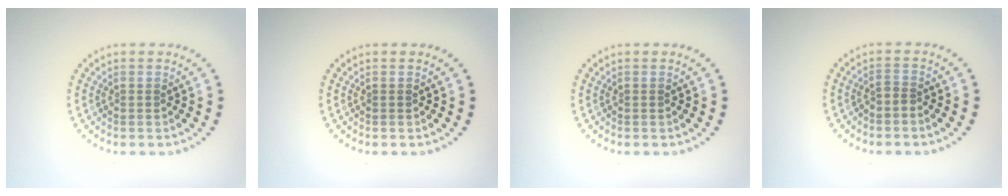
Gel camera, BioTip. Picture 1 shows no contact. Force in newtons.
{"total": 0.0}
{"total": 0.0}
{"total": 1.0, "press": 0.7, "slide": 0.7}